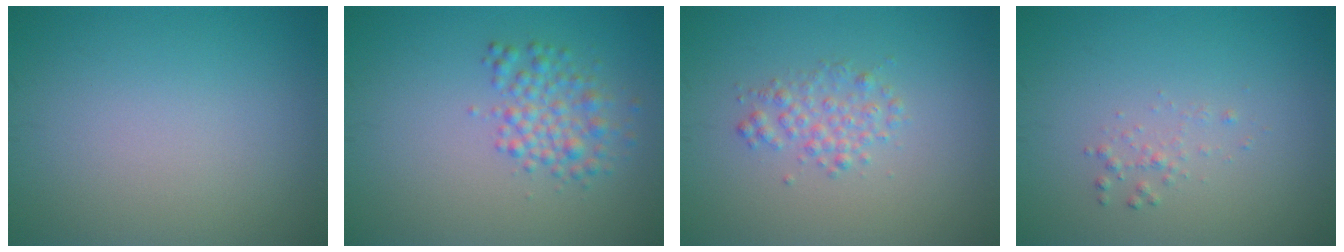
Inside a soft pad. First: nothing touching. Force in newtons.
{"total": 2.9, "press": 2.9, "slide": 0.0}
{"total": 2.0, "press": 2.0, "slide": 0.0}
{"total": 0.9, "press": 0.9, "slide": 0.0}